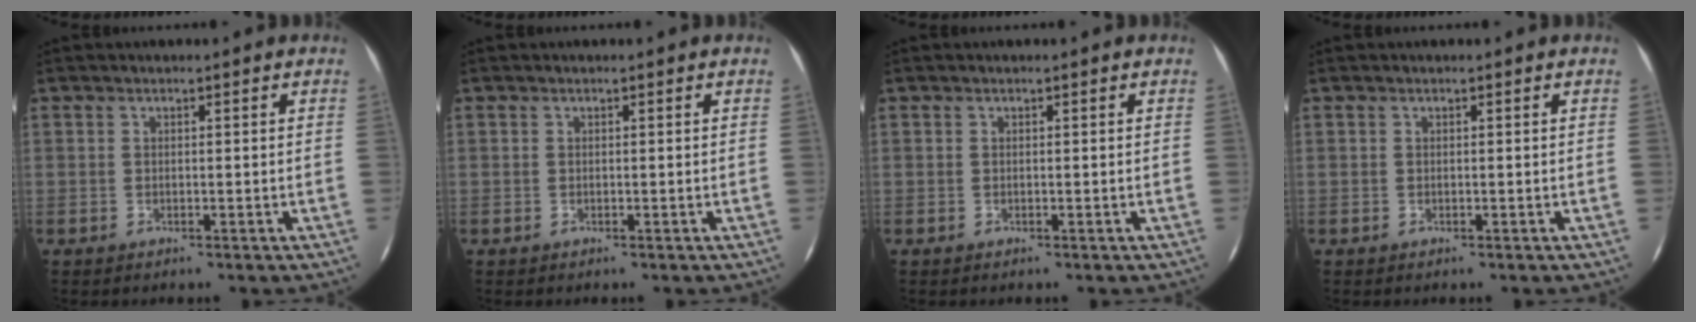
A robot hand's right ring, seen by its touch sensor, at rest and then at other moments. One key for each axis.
{"total": 0.0}
{"total": 0.0}
{"total": 0.0}